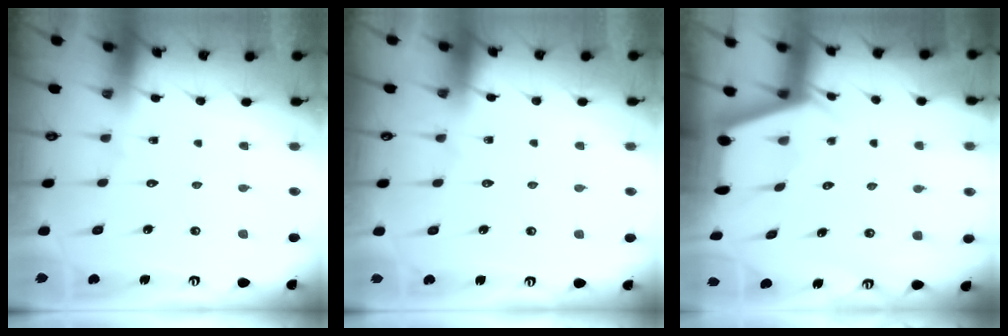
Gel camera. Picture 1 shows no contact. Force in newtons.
{"total": 1.7, "press": 1.7, "slide": 0.4}
{"total": 2.4, "press": 2.4, "slide": 0.3}